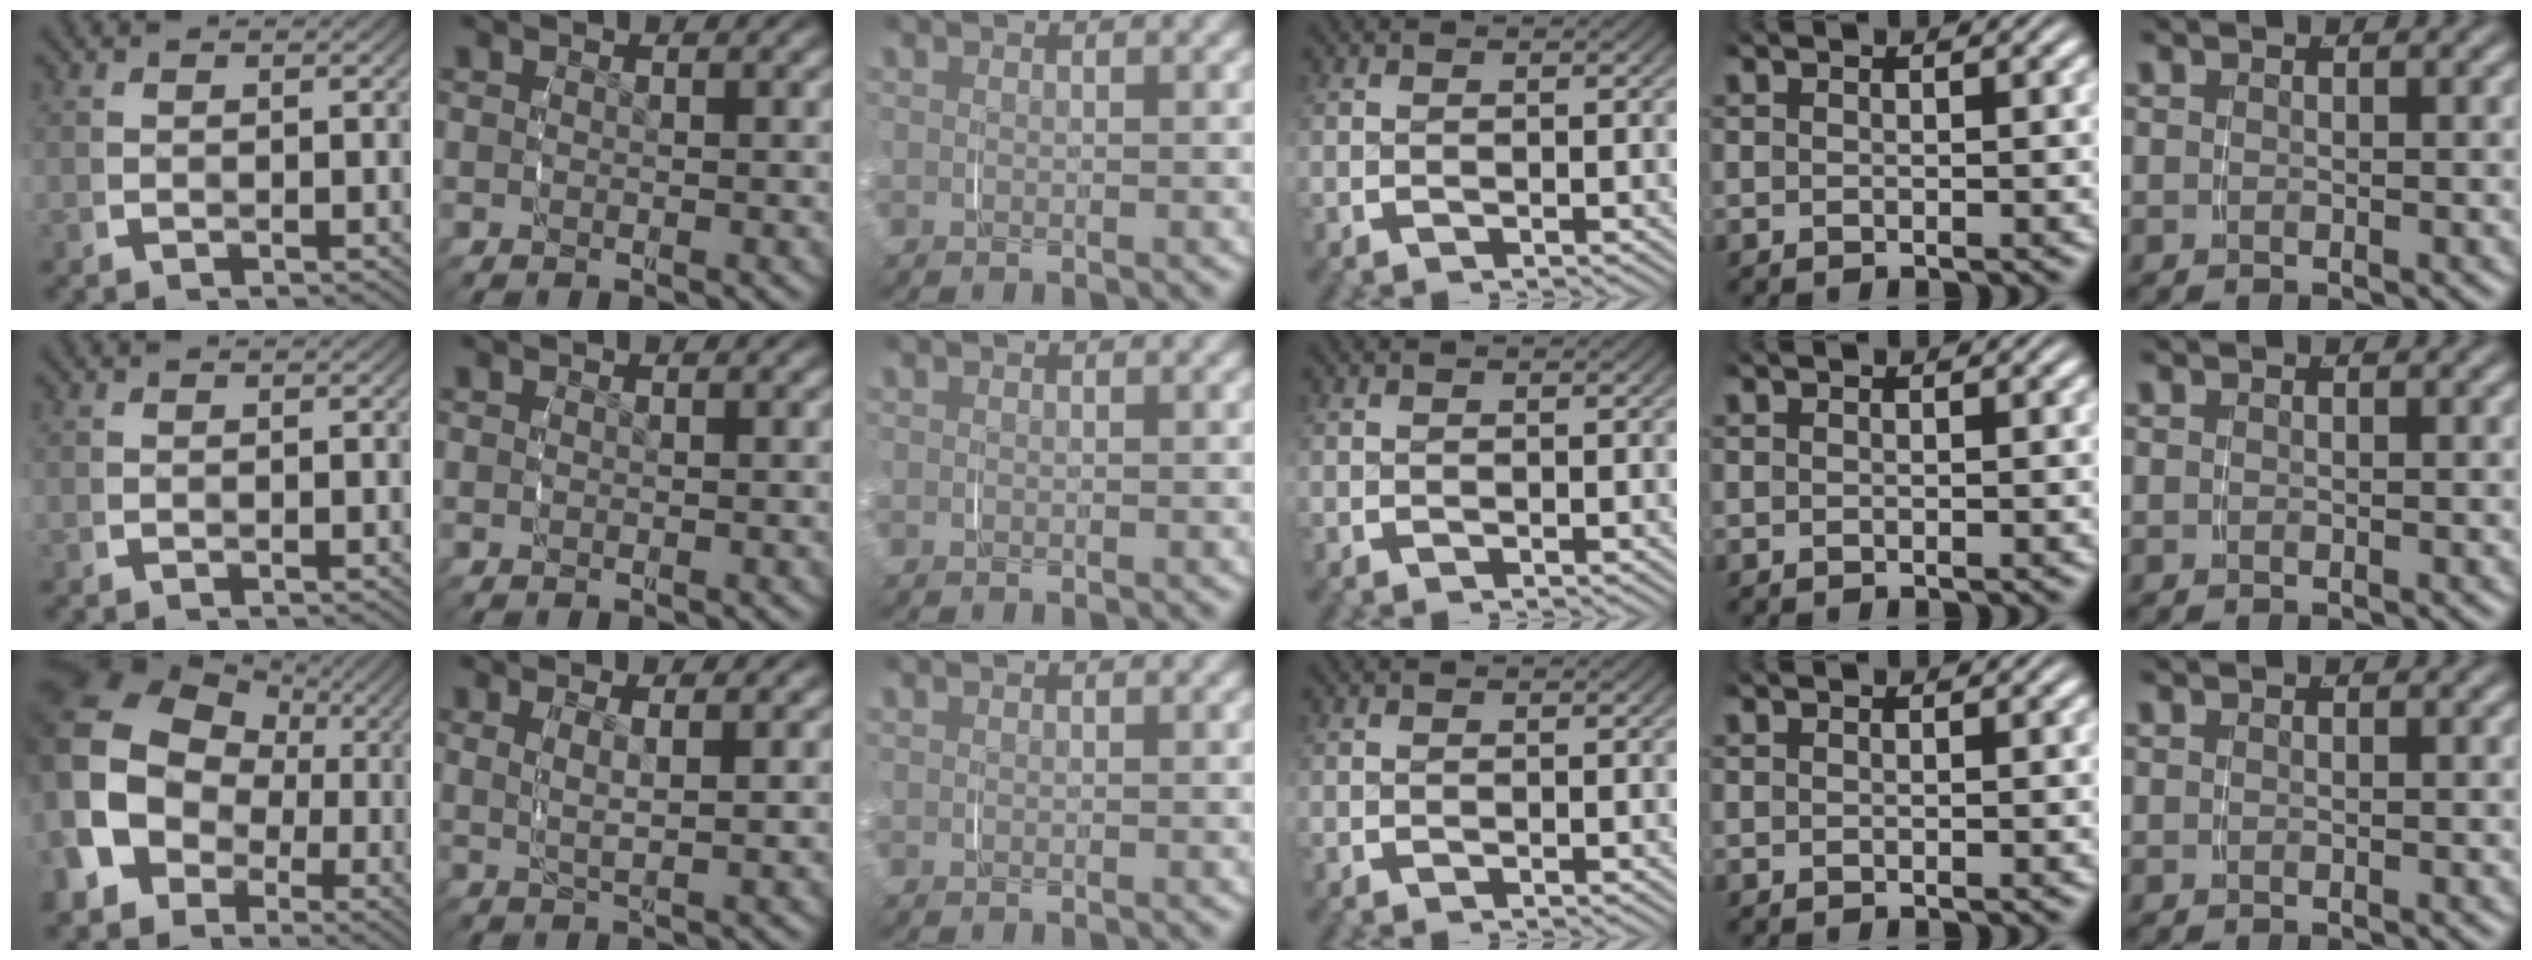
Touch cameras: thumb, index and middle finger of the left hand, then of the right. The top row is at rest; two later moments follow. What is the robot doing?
{"motion": "grasp_and_lifting", "object": "napkin"}